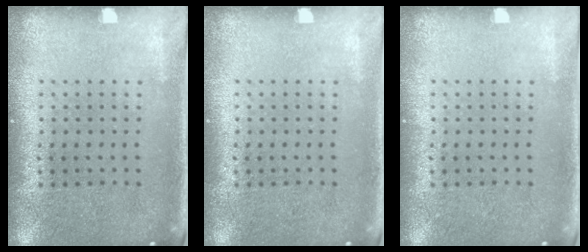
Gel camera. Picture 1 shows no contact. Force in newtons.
{"total": 0.0}
{"total": 0.0}